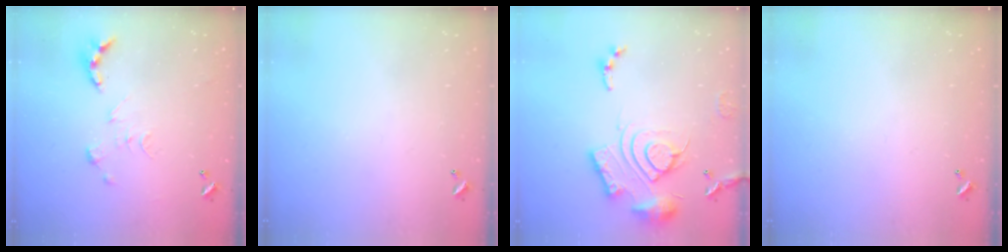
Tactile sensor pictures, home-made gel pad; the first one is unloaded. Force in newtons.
{"total": 0.0}
{"total": 19.5, "press": 19.4, "slide": 2.0}
{"total": 0.0}